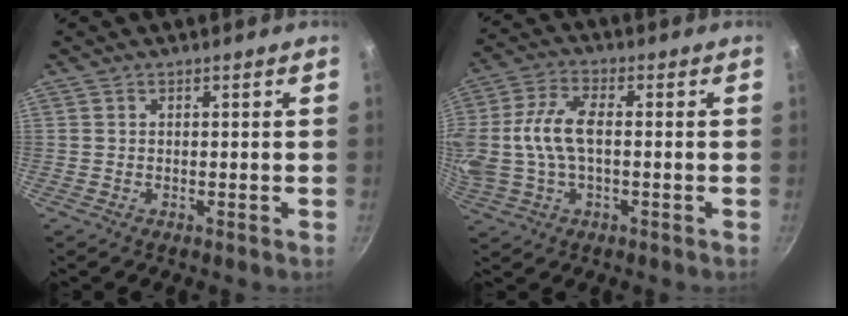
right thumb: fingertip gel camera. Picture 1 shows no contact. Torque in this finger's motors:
{"motor_torque": [2.52, 2.49, 1.57, -1.18, 0.84]}